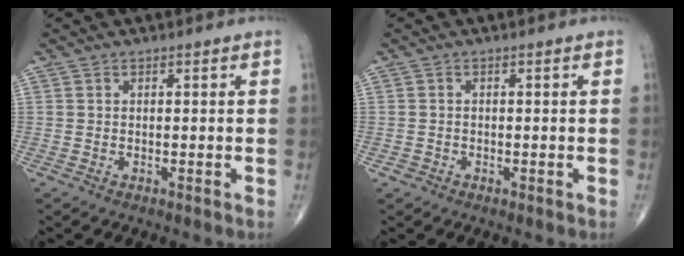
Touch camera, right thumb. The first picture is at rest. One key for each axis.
{"total": 0.8, "fx": -0.4, "fy": 0.7, "fz": 0.1, "tx": 0.000, "ty": 0.004, "tz": -0.009}